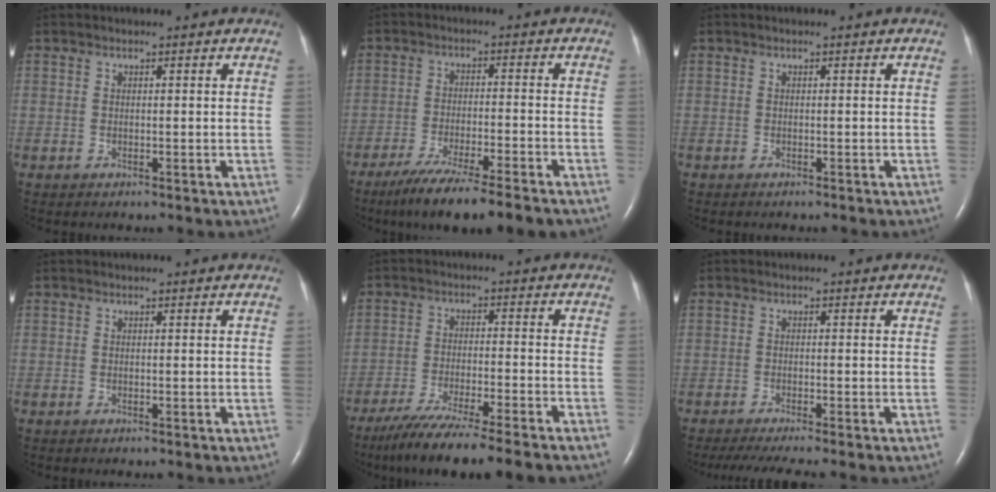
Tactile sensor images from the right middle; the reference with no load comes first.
{"total": 11.6, "force": [-9.2, -0.2, 7.0], "torque": [-0.110, -0.033, -0.148]}
{"total": 0.7, "force": [-0.6, 0.2, 0.3], "torque": [-0.008, -0.001, -0.008]}
{"total": 0.0}
{"total": 12.6, "force": [-10.5, -0.8, 6.9], "torque": [-0.107, -0.042, -0.168]}
{"total": 6.2, "force": [-5.1, -0.4, 3.4], "torque": [-0.051, -0.017, -0.083]}